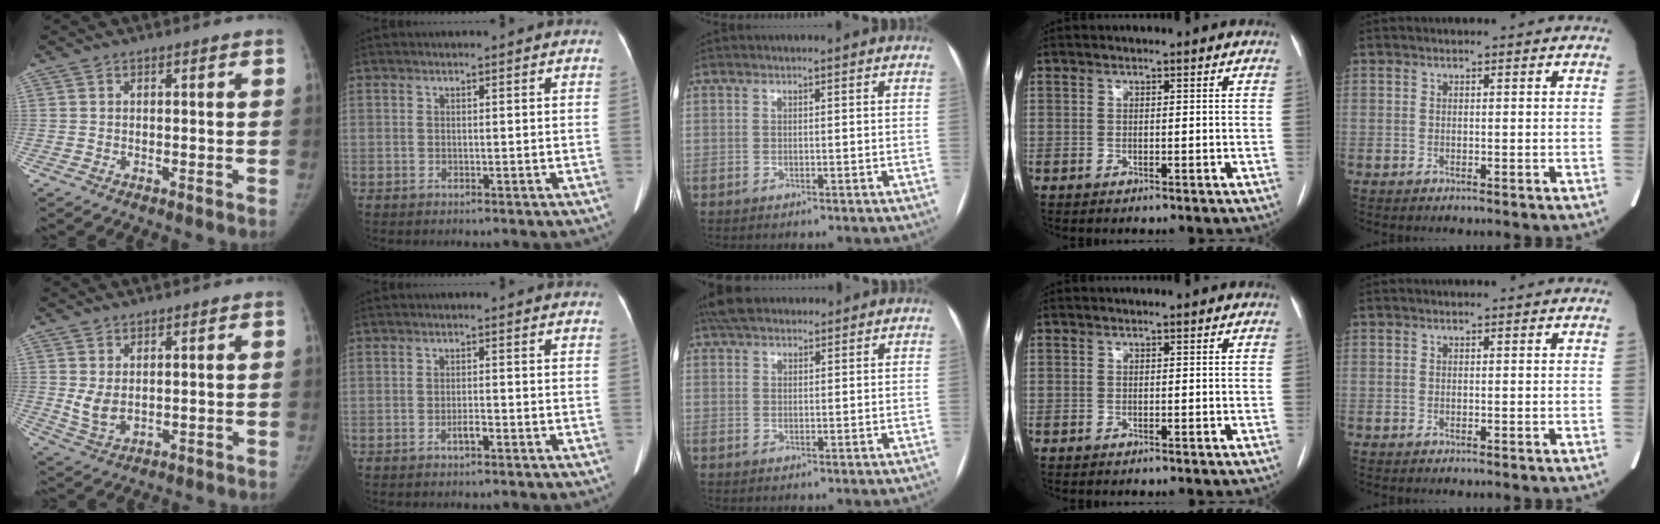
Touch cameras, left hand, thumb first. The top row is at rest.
{"thumb": {"total": 4.4, "force": [1.2, 2.7, 3.3], "torque": [-0.058, -0.014, 0.035]}, "index": {"total": 1.5, "force": [-1.1, 0.3, 1.1], "torque": [-0.021, -0.002, -0.017]}, "middle": {"total": 6.4, "force": [5.3, 2.5, 2.5], "torque": [-0.038, 0.032, 0.094]}}